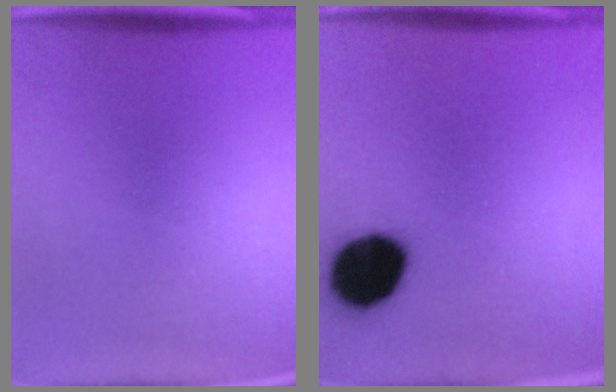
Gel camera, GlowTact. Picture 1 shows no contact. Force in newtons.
{"total": 14.8}